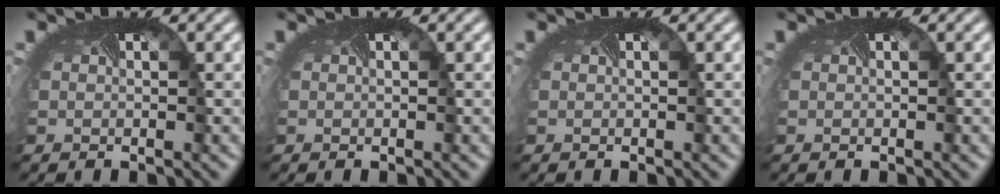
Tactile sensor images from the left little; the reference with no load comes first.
{"total": 0.0}
{"total": 0.0}
{"total": 0.0}